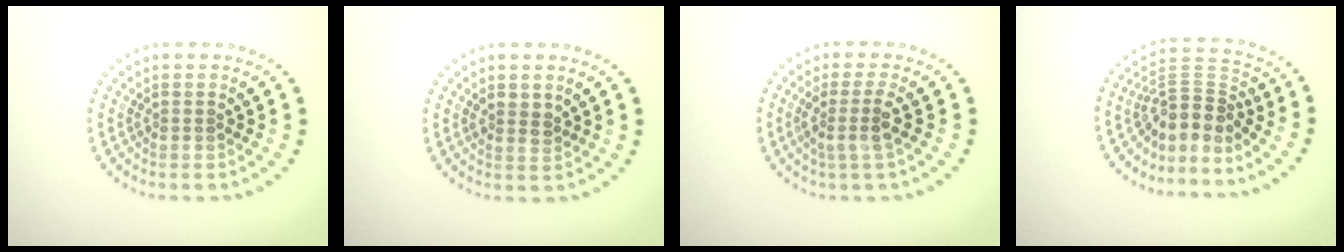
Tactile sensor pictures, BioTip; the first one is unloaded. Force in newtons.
{"total": 1.3, "press": 1.2, "slide": 0.5}
{"total": 2.4, "press": 1.8, "slide": 1.6}
{"total": 3.7, "press": 2.5, "slide": 2.7}